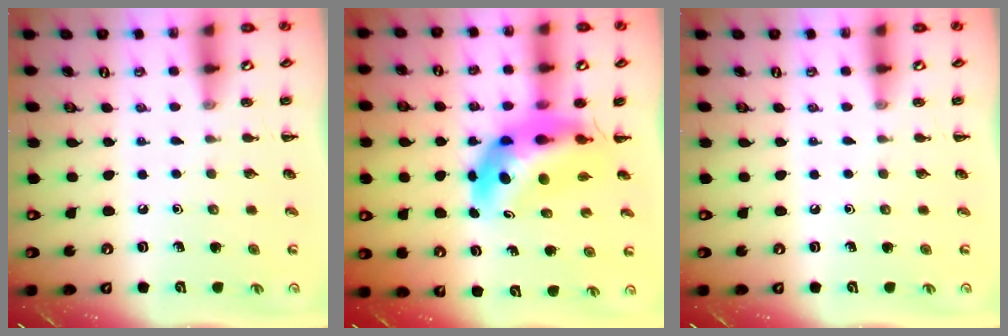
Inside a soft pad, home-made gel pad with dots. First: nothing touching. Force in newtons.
{"total": 10.7, "press": 10.2, "slide": 3.4}
{"total": 0.0}